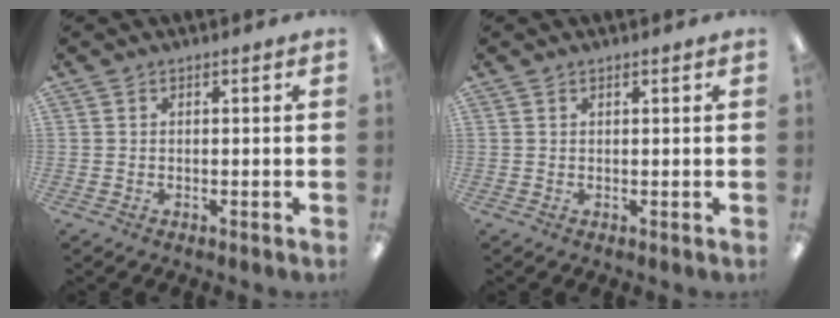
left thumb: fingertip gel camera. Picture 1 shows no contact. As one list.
[{"total": 0.7, "force": [0.6, 0.1, 0.4], "torque": [-0.008, 0.001, 0.010]}]